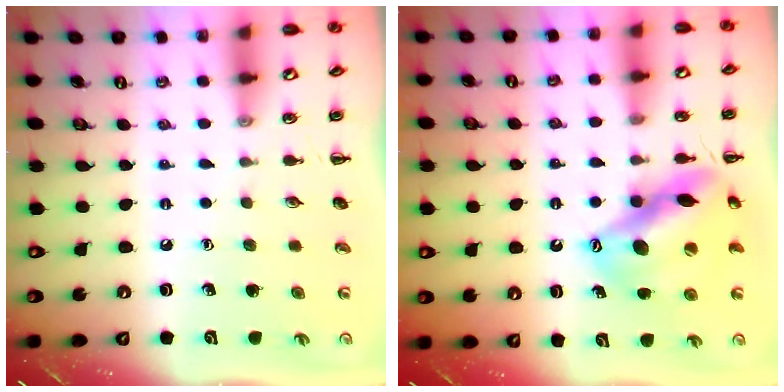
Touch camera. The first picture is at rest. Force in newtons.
{"total": 15.2, "press": 14.8, "slide": 3.7}